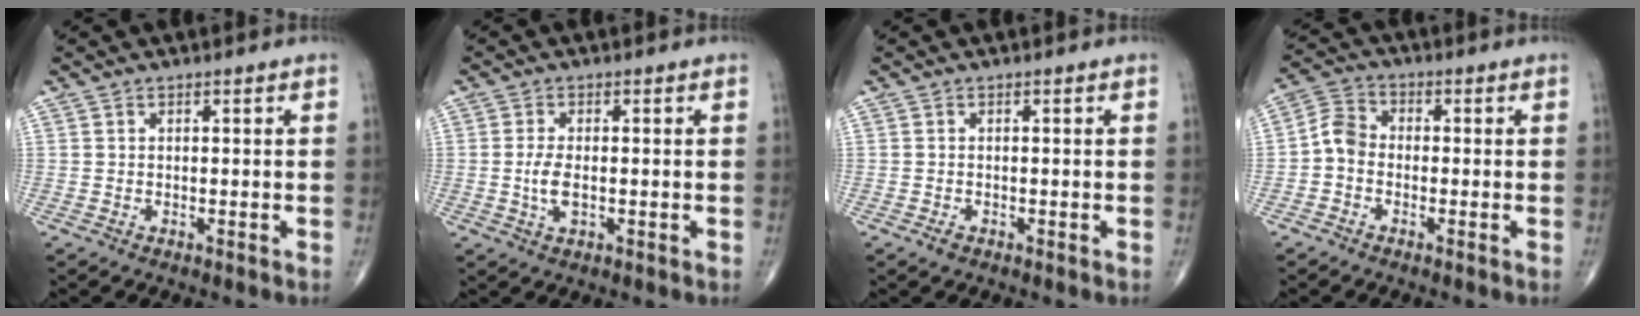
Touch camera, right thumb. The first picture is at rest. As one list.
[{"total": 3.8, "force": [-0.4, 1.8, 3.3], "torque": [-0.070, -0.003, -0.008]}, {"total": 1.0, "force": [-0.5, 0.6, 0.6], "torque": [-0.012, -0.002, -0.010]}, {"total": 5.1, "force": [-1.3, 3.9, 2.9], "torque": [-0.045, 0.019, -0.041]}]